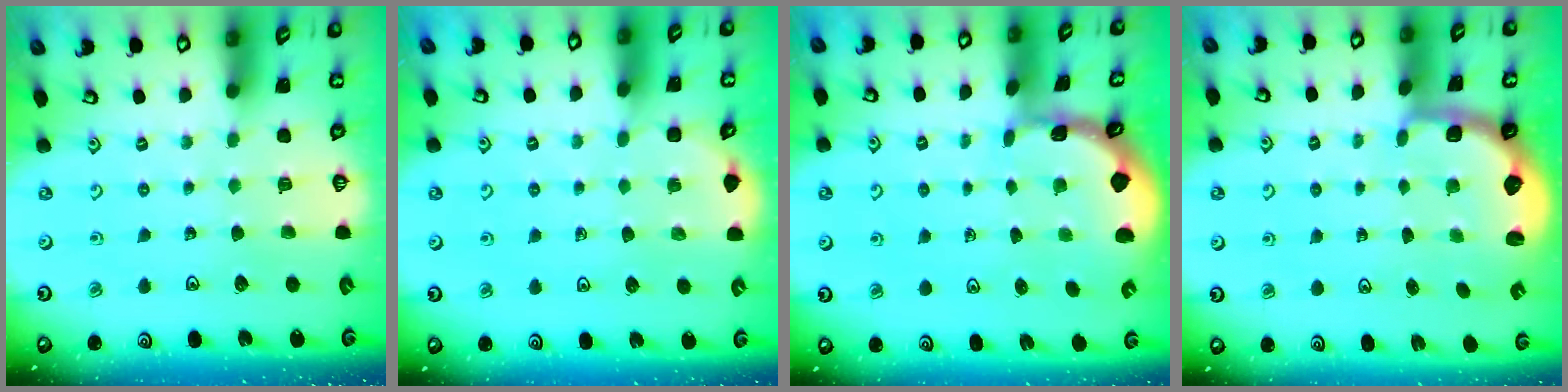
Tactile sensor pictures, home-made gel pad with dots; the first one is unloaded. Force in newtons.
{"total": 2.3, "press": 2.3, "slide": 0.2}
{"total": 1.0, "press": 0.9, "slide": 0.2}
{"total": 2.6, "press": 1.9, "slide": 1.7}